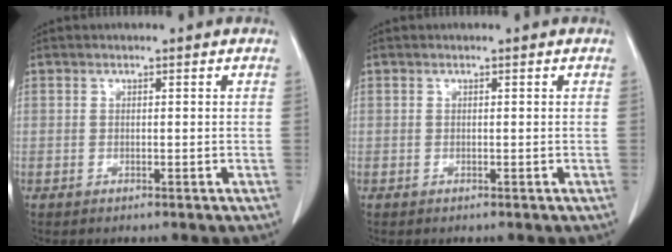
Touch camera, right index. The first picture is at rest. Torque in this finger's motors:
{"motor_torque": [0.01, -0.01, 0.00, 0.00]}